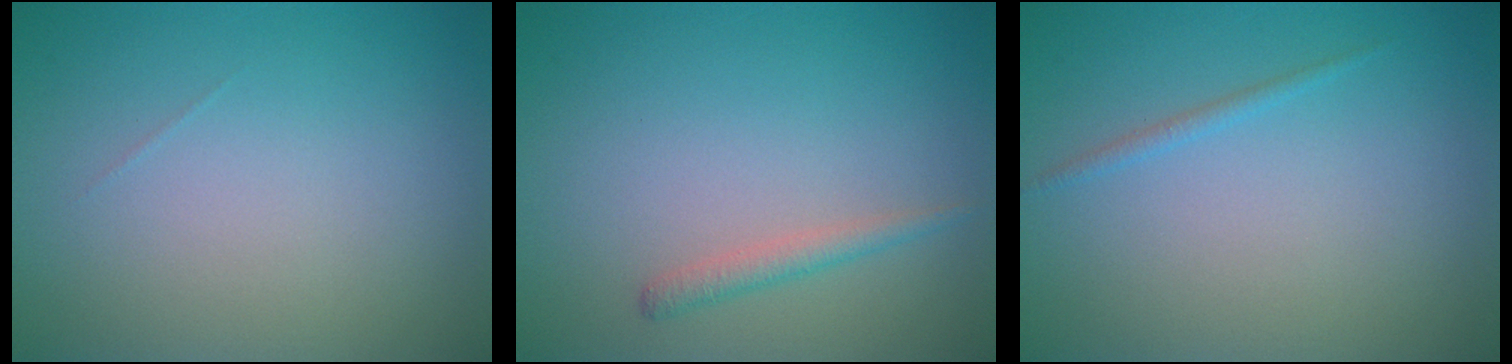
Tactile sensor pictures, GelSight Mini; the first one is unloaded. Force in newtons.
{"total": 1.4, "press": 1.3, "slide": 0.1}
{"total": 0.8, "press": 0.8, "slide": 0.1}